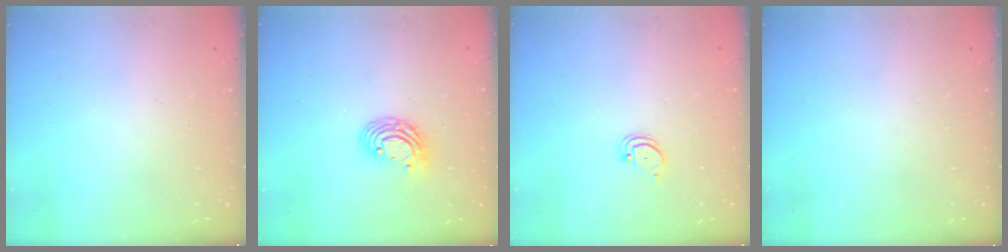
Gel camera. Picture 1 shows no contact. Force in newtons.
{"total": 8.0, "press": 8.0, "slide": 0.4}
{"total": 1.4, "press": 1.3, "slide": 0.1}
{"total": 0.0}